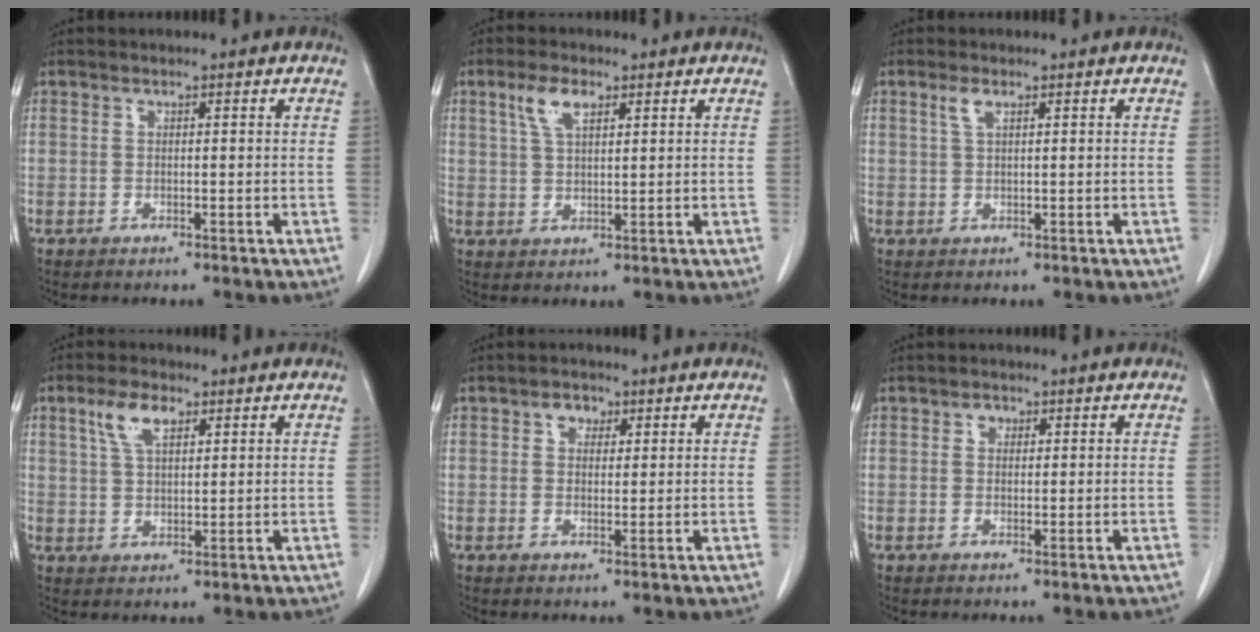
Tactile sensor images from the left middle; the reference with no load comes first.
{"total": 4.6, "force": [2.5, 1.8, 3.4], "torque": [-0.075, 0.007, 0.052]}
{"total": 1.7, "force": [1.0, 0.4, 1.3], "torque": [-0.034, 0.004, 0.022]}
{"total": 5.4, "force": [2.9, 2.2, 4.0], "torque": [-0.087, 0.009, 0.059]}
{"total": 2.4, "force": [1.3, 1.7, 1.2], "torque": [-0.019, 0.005, 0.020]}
{"total": 1.2, "force": [0.6, 0.9, 0.5], "torque": [-0.005, 0.000, 0.008]}